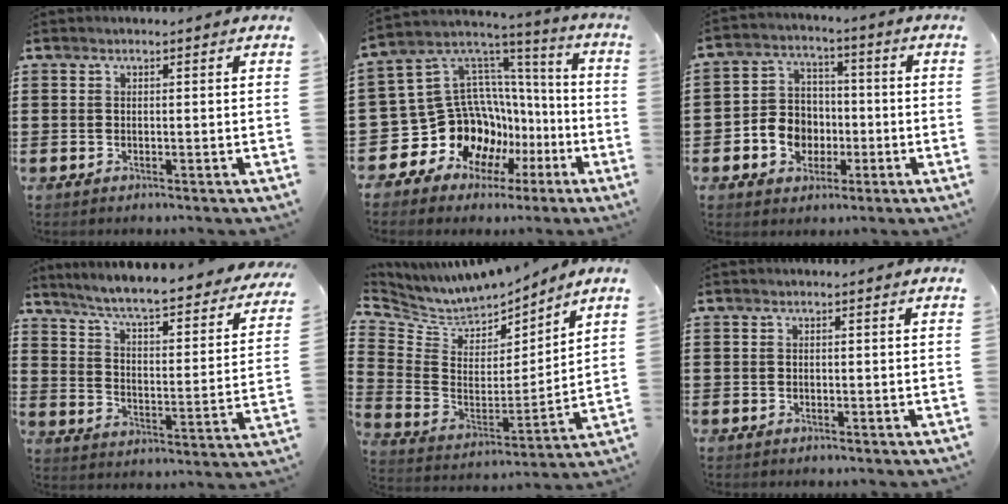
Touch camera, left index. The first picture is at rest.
{"total": 15.1, "force": [-4.6, 13.2, 5.7], "torque": [-0.160, -0.021, -0.047]}
{"total": 6.4, "force": [-1.9, 5.8, 2.0], "torque": [-0.059, 0.019, -0.037]}
{"total": 5.9, "force": [5.2, -0.5, 2.8], "torque": [-0.077, -0.048, 0.080]}
{"total": 6.8, "force": [6.4, 2.2, 0.4], "torque": [-0.052, -0.051, 0.112]}
{"total": 0.5, "force": [-0.4, 0.3, 0.1], "torque": [-0.004, 0.001, -0.009]}